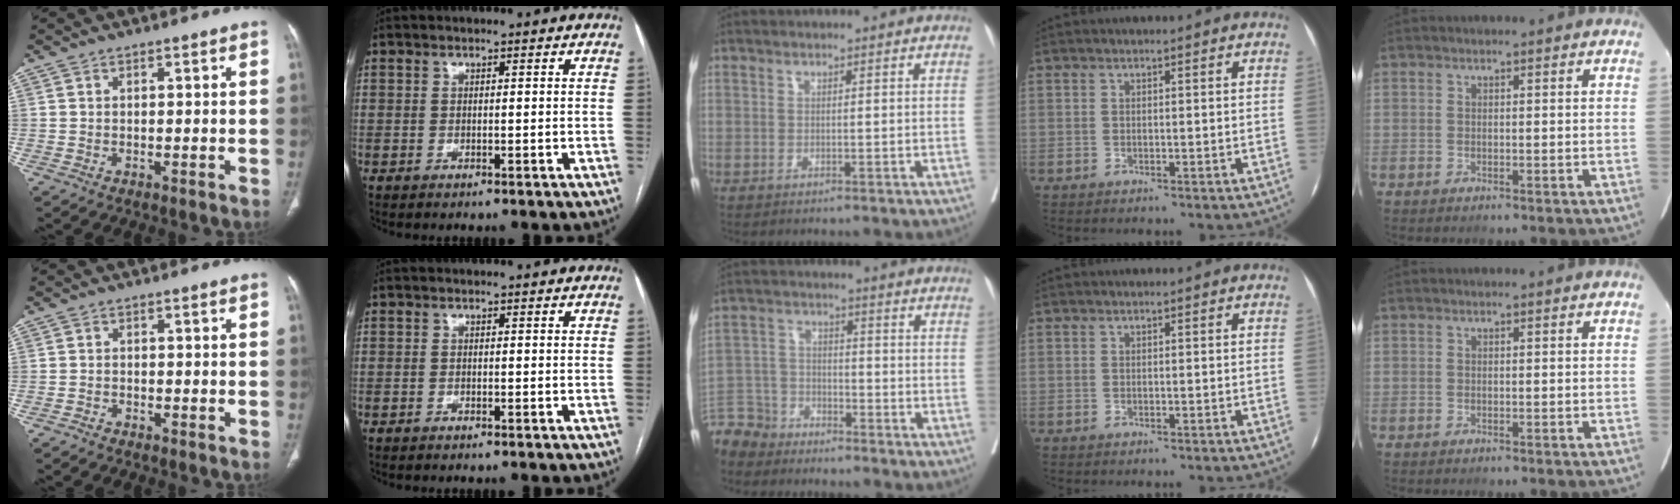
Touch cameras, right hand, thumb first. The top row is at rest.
{"thumb": {"total": 0.8, "force": [-0.8, 0.2, 0.0], "torque": [-0.002, 0.000, -0.020]}, "middle": {"total": 7.0, "force": [-6.4, 2.8, -0.4], "torque": [0.009, 0.005, -0.131]}}